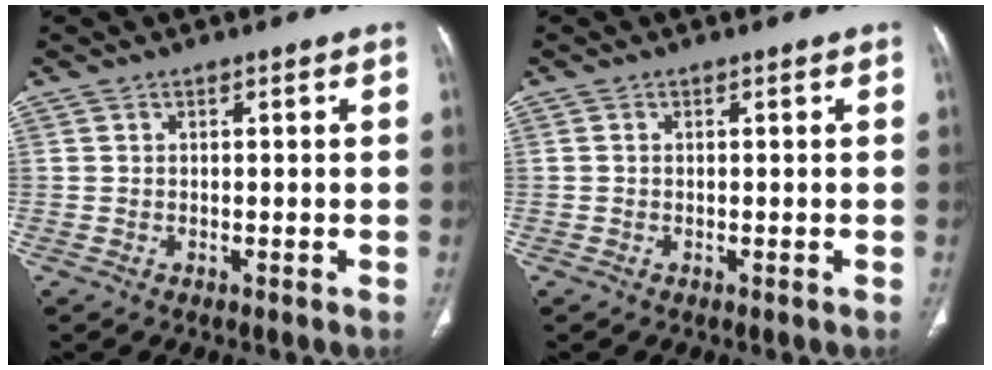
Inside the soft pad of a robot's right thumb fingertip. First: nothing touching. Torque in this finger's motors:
{"motor_torque": [-0.11, 0.34, 0.25, 0.09, -0.02]}